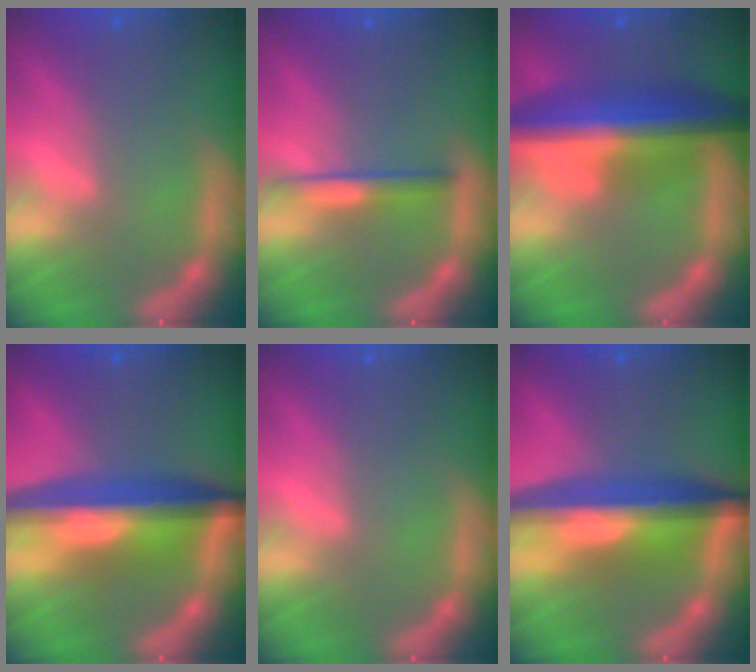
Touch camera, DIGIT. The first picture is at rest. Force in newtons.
{"total": 2.4}
{"total": 10.0}
{"total": 9.6}
{"total": 0.0}
{"total": 9.6}